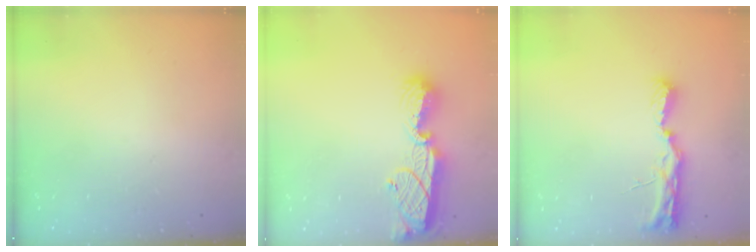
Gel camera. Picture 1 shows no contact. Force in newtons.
{"total": 12.7, "press": 12.7, "slide": 1.0}
{"total": 10.7, "press": 9.7, "slide": 4.5}